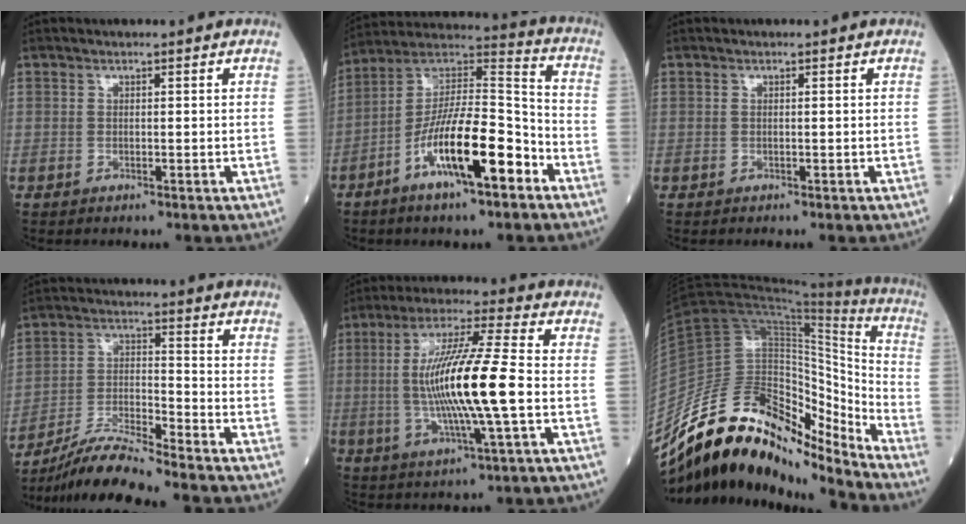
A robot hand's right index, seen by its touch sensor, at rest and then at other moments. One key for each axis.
{"total": 16.4, "fx": -7.4, "fy": 3.5, "fz": 14.3, "tx": -0.254, "ty": 0.006, "tz": -0.129}
{"total": 0.0}
{"total": 9.3, "fx": -8.6, "fy": -1.0, "fz": 3.5, "tx": -0.072, "ty": -0.011, "tz": -0.160}
{"total": 15.0, "fx": -1.2, "fy": 0.3, "fz": 14.9, "tx": -0.286, "ty": 0.001, "tz": -0.026}
{"total": 20.8, "fx": -17.7, "fy": 4.9, "fz": 9.7, "tx": -0.168, "ty": 0.054, "tz": -0.311}